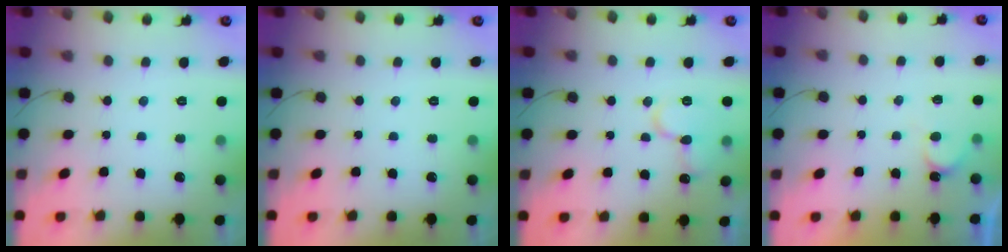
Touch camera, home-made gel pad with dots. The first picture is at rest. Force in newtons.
{"total": 0.0}
{"total": 11.3, "press": 11.2, "slide": 1.5}
{"total": 4.9, "press": 4.9, "slide": 0.4}